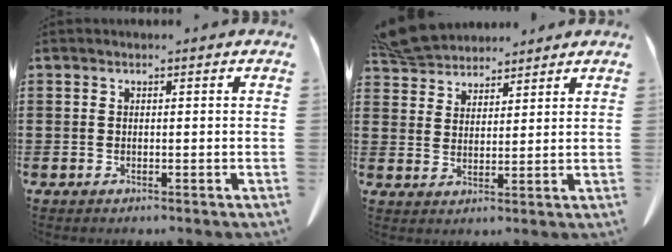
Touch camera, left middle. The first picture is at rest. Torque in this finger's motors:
{"motor_torque": [0.41, 0.33, 0.14, 0.08]}